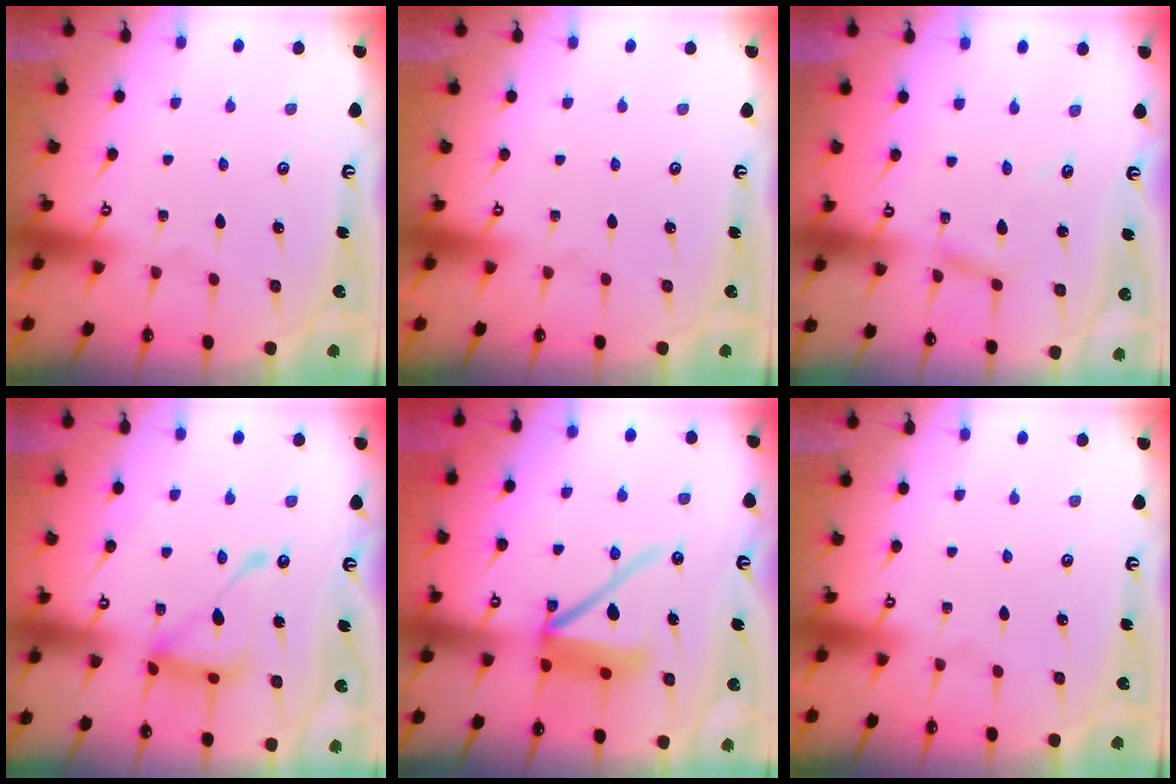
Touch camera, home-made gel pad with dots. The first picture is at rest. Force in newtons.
{"total": 0.0}
{"total": 2.9, "press": 2.9, "slide": 0.2}
{"total": 15.9, "press": 15.9, "slide": 1.4}
{"total": 11.1, "press": 11.0, "slide": 1.6}
{"total": 0.0}